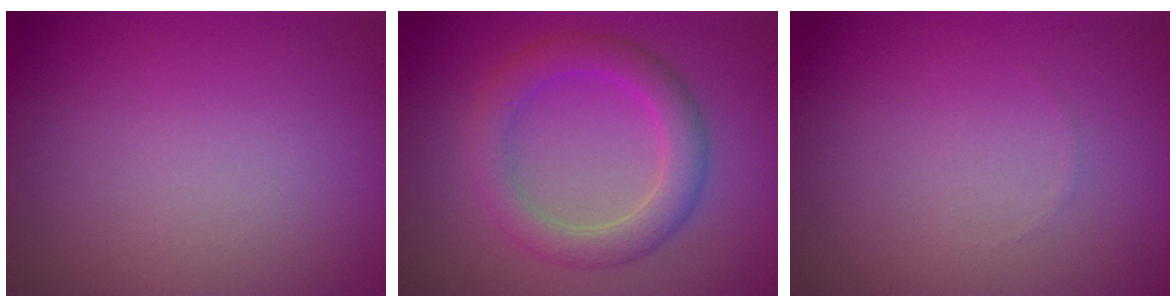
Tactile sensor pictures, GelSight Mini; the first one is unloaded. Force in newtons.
{"total": 3.9, "press": 3.9, "slide": 0.1}
{"total": 0.0}